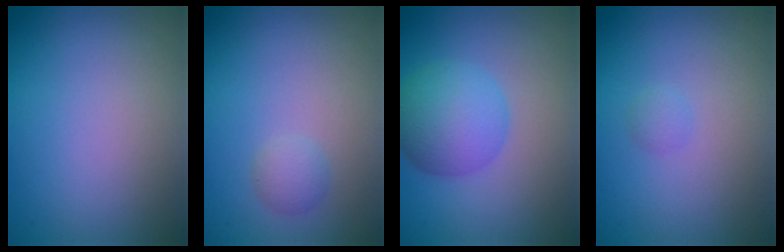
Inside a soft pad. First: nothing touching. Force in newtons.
{"total": 1.3, "press": 1.3, "slide": 0.2}
{"total": 5.3, "press": 5.3, "slide": 0.1}
{"total": 0.7, "press": 0.7, "slide": 0.1}